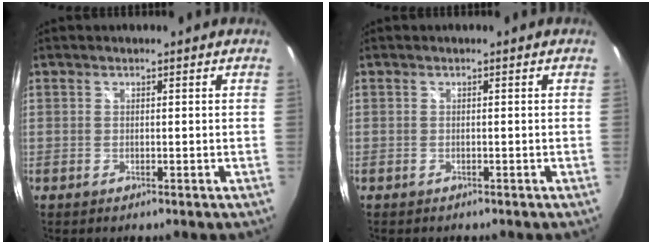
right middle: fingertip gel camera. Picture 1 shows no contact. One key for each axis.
{"total": 0.8, "fx": -0.7, "fy": 0.3, "fz": 0.2, "tx": -0.008, "ty": -0.002, "tz": -0.011}